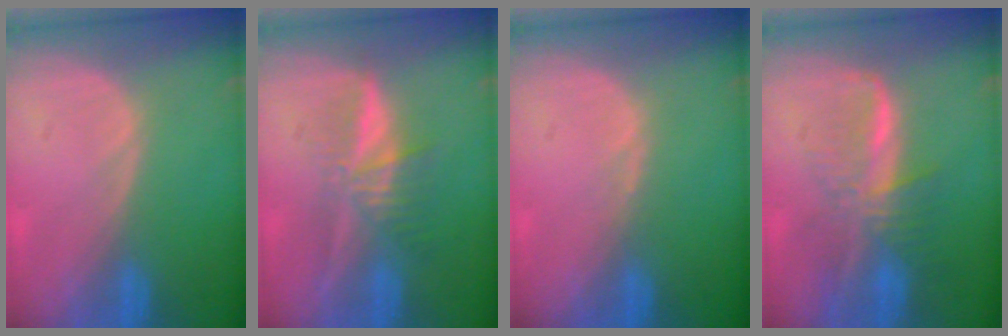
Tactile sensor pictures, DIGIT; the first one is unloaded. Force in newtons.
{"total": 5.8, "press": 5.4, "slide": 2.1}
{"total": 0.6, "press": 0.5, "slide": 0.3}
{"total": 8.2, "press": 6.9, "slide": 4.4}